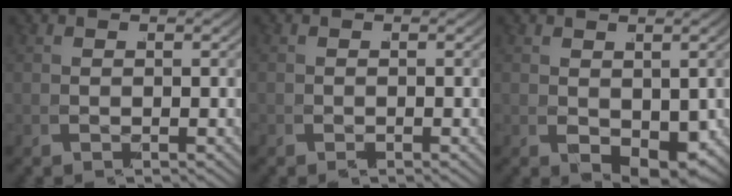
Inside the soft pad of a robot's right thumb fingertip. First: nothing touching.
{"total": 0.8, "force": [-0.3, 0.7, 0.1], "torque": [-0.012, -0.006, -0.003]}
{"total": 2.6, "force": [-0.2, 1.4, 2.2], "torque": [-0.044, -0.017, 0.007]}